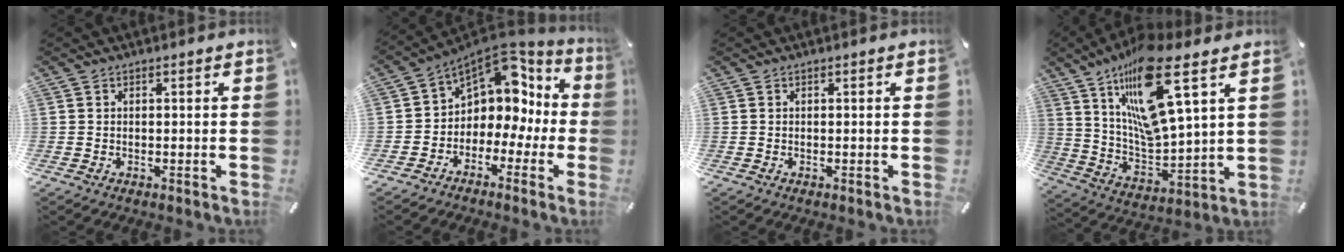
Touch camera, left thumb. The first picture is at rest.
{"total": 9.1, "force": [3.9, 7.1, 4.2], "torque": [-0.068, -0.044, 0.068]}
{"total": 0.0}
{"total": 20.4, "force": [12.2, 5.3, 15.4], "torque": [-0.304, -0.068, 0.196]}